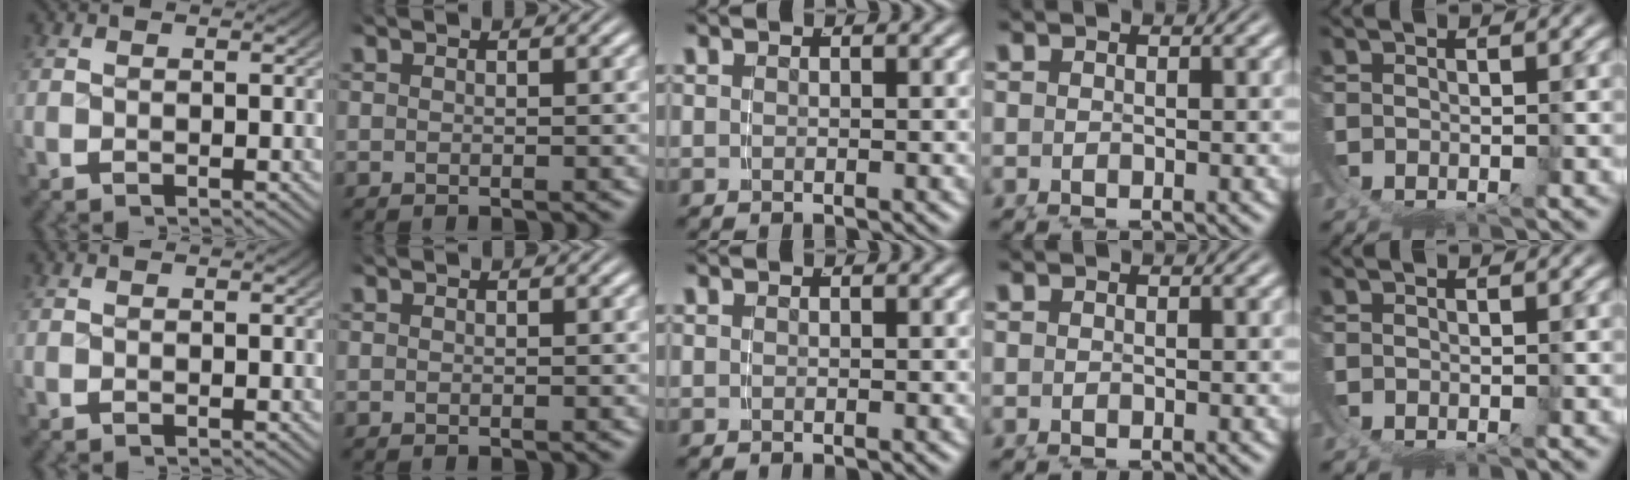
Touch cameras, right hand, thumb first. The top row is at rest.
{}